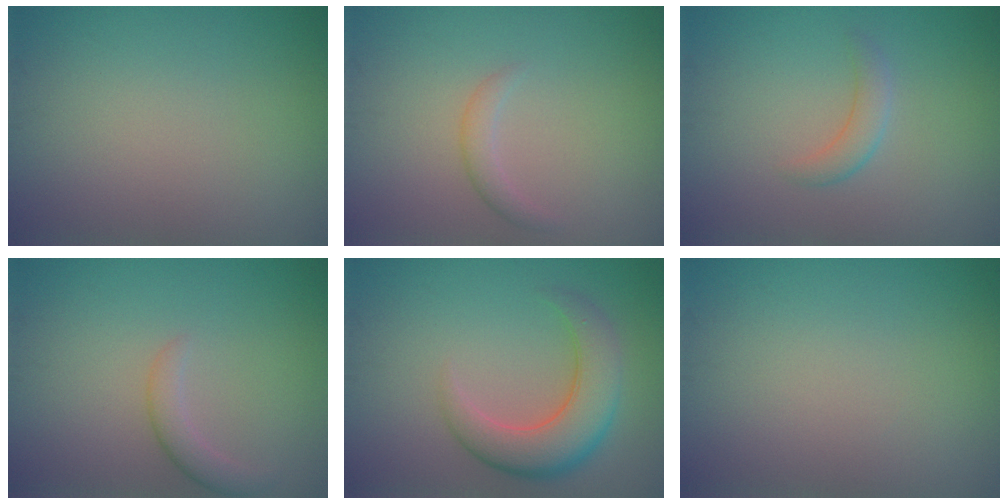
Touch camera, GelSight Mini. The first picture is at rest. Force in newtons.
{"total": 1.3, "press": 1.3, "slide": 0.1}
{"total": 1.7, "press": 1.7, "slide": 0.1}
{"total": 1.9, "press": 1.9, "slide": 0.2}
{"total": 5.9, "press": 5.8, "slide": 0.6}
{"total": 0.0}